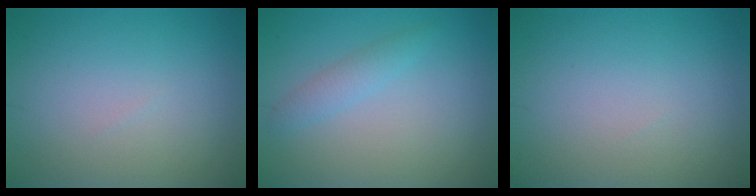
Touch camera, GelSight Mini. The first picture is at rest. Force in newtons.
{"total": 1.7, "press": 1.6, "slide": 0.0}
{"total": 0.0}